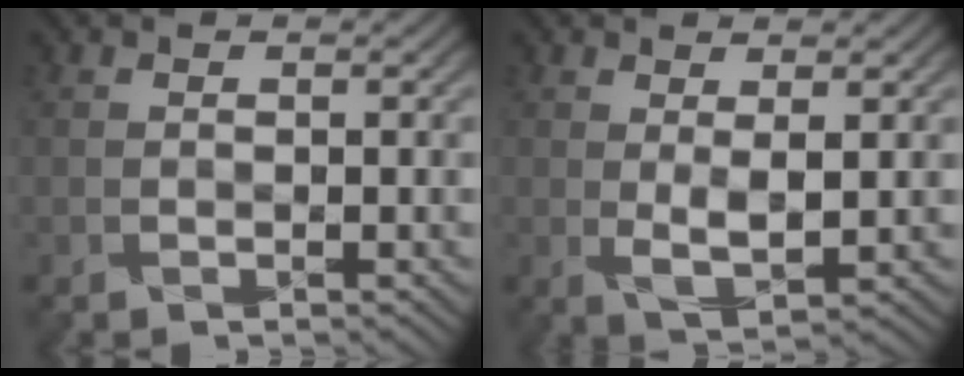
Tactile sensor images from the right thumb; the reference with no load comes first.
{"total": 2.8, "force": [0.8, 0.8, 2.6], "torque": [-0.057, -0.007, 0.021]}